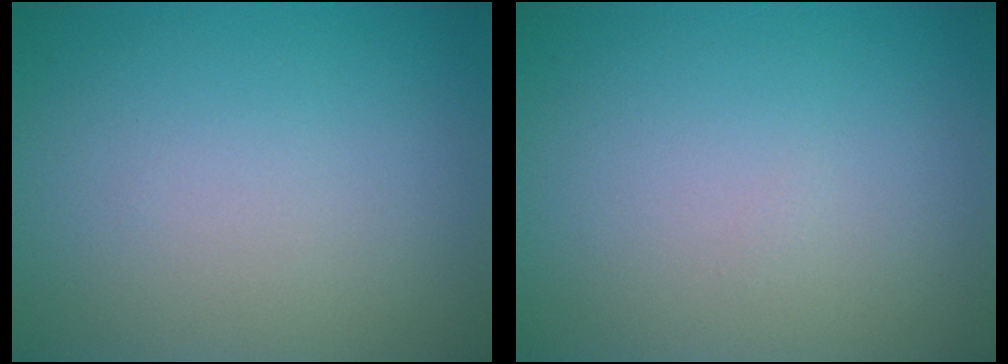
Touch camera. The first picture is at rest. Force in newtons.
{"total": 0.0}